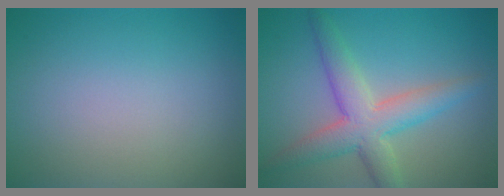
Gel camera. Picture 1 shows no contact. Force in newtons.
{"total": 5.3, "press": 5.3, "slide": 0.1}